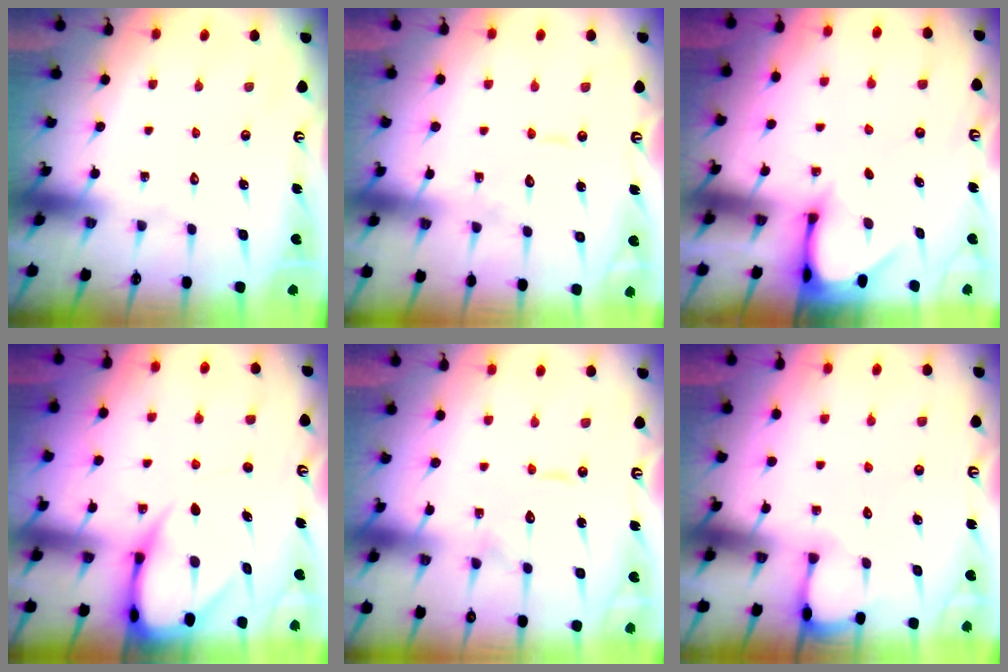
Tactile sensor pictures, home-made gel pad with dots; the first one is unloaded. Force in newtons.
{"total": 5.9, "press": 5.8, "slide": 0.6}
{"total": 3.0, "press": 3.0, "slide": 0.3}
{"total": 8.3, "press": 8.3, "slide": 1.0}
{"total": 8.7, "press": 8.6, "slide": 0.7}
{"total": 3.6, "press": 3.6, "slide": 0.4}